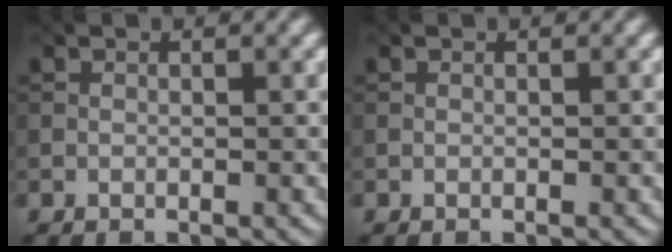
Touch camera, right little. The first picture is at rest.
{"total": 0.0}